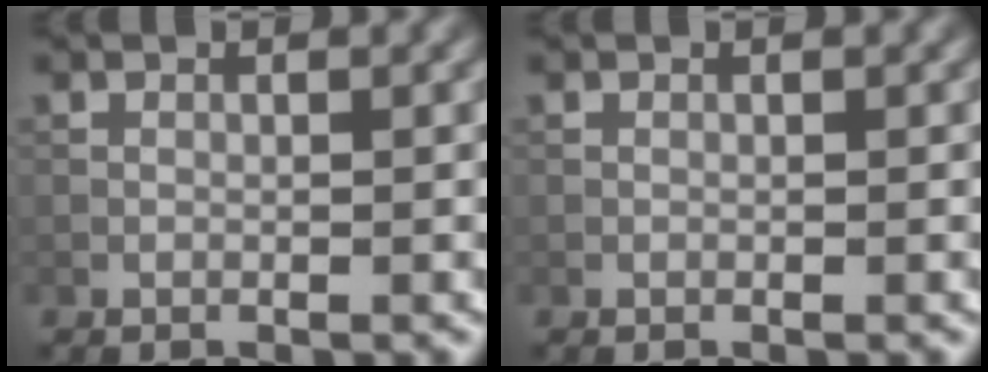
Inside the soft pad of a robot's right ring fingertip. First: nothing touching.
{"total": 0.0}